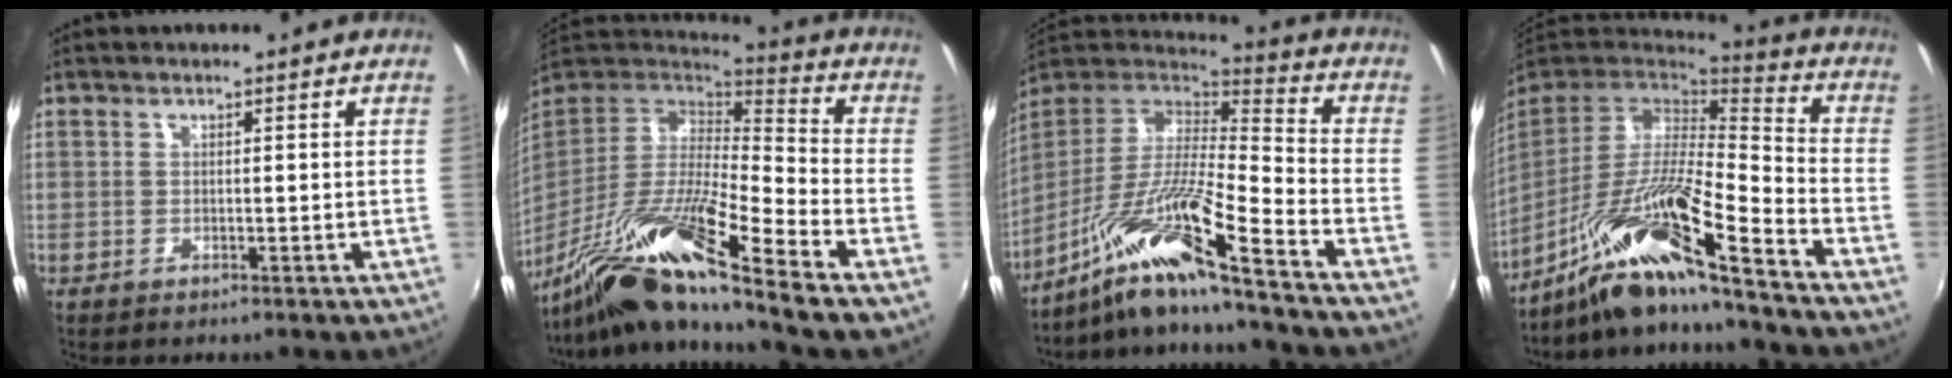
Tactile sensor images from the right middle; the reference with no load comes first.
{"total": 19.5, "force": [-12.5, 0.3, 15.0], "torque": [-0.264, -0.032, -0.243]}
{"total": 16.9, "force": [-11.7, -0.6, 12.2], "torque": [-0.204, -0.026, -0.226]}
{"total": 17.7, "force": [-12.3, 0.4, 12.7], "torque": [-0.222, -0.027, -0.240]}